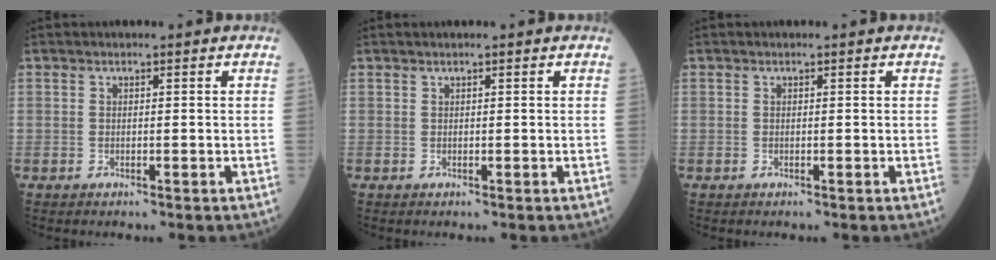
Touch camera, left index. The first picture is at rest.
{"total": 0.5, "force": [0.4, 0.0, 0.3], "torque": [-0.009, 0.008, 0.007]}
{"total": 0.0}